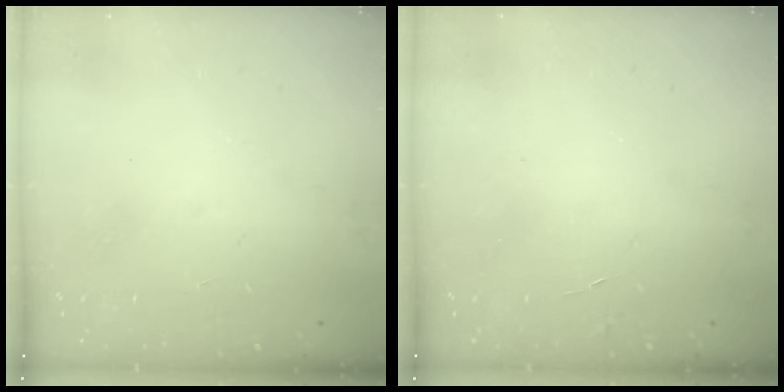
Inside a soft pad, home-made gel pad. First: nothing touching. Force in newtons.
{"total": 2.9, "press": 2.9, "slide": 0.3}